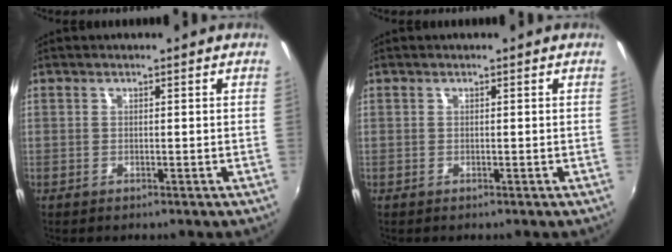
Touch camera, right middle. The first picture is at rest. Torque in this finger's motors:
{"motor_torque": [0.16, -0.23, 0.04, 0.00]}